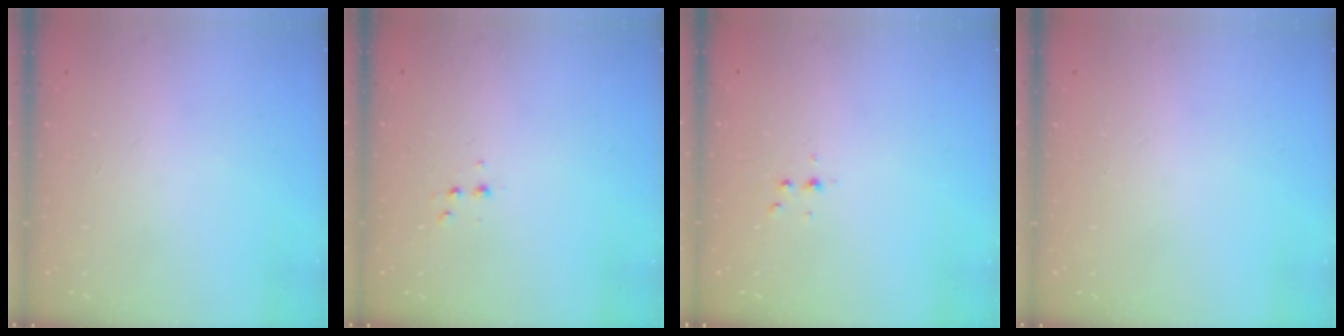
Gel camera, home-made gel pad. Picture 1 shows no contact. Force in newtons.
{"total": 2.6, "press": 2.5, "slide": 0.8}
{"total": 4.0, "press": 3.6, "slide": 1.8}
{"total": 0.0}